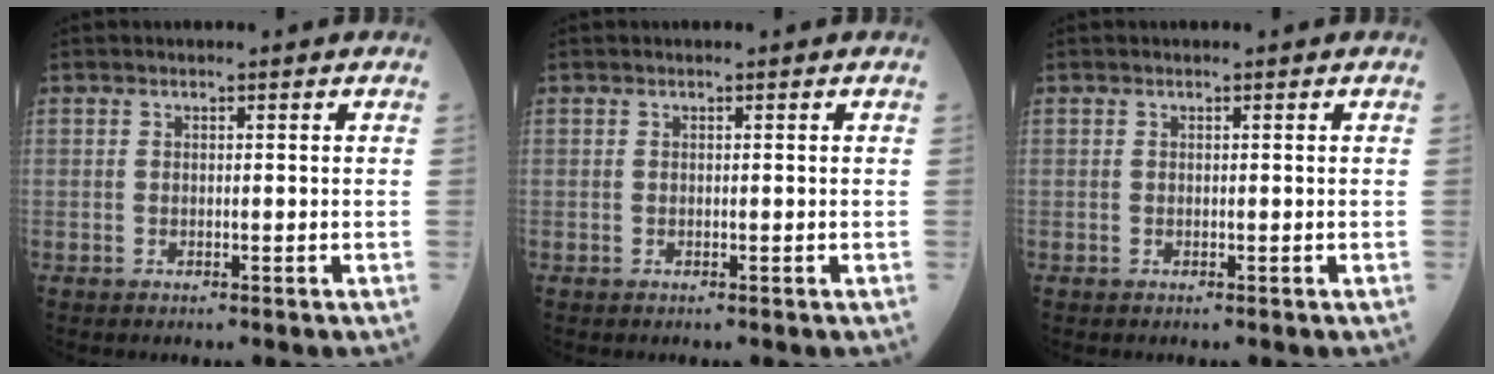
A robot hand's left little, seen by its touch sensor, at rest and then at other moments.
{"total": 0.0}
{"total": 0.0}